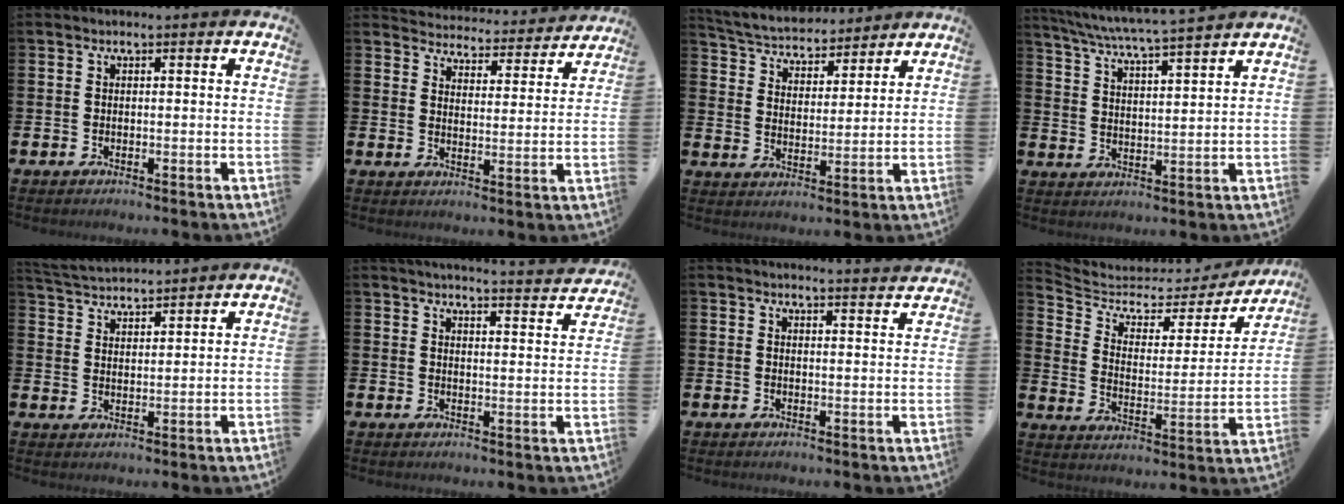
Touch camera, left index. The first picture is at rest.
{"total": 4.6, "force": [4.6, 0.6, 0.0], "torque": [-0.014, -0.044, 0.076]}
{"total": 4.9, "force": [4.7, 1.3, 0.2], "torque": [-0.035, -0.036, 0.080]}
{"total": 5.9, "force": [5.6, -0.5, 1.9], "torque": [-0.059, -0.039, 0.096]}
{"total": 3.8, "force": [3.8, 0.3, -0.1], "torque": [-0.019, -0.023, 0.068]}
{"total": 4.3, "force": [4.2, -0.4, 0.4], "torque": [-0.005, -0.036, 0.070]}
{"total": 3.1, "force": [3.1, -0.3, -0.1], "torque": [0.010, -0.026, 0.053]}
{"total": 5.4, "force": [4.5, 2.6, 1.7], "torque": [-0.062, -0.036, 0.068]}